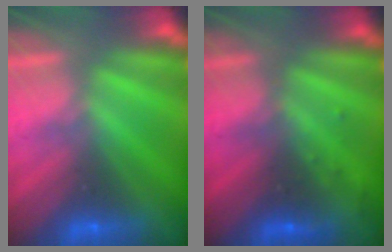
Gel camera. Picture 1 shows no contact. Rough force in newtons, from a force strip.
{"total": 2.8}